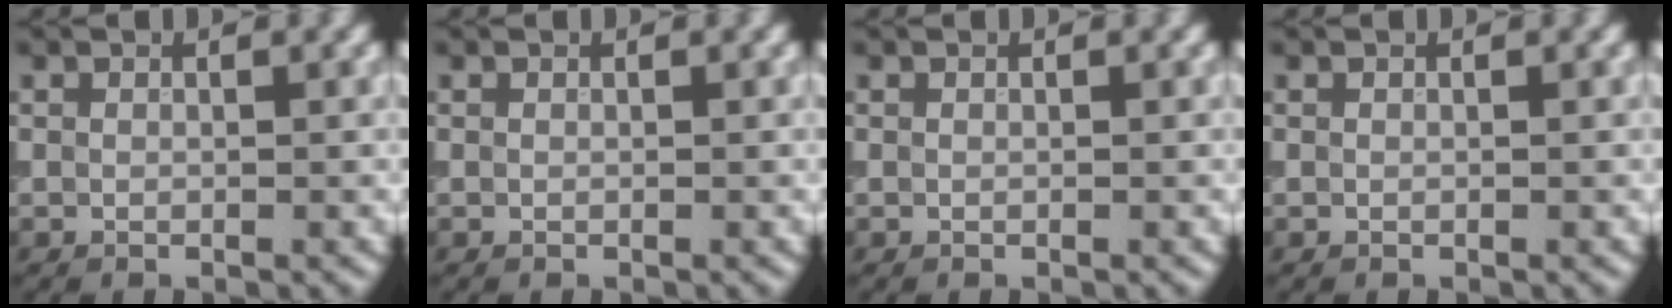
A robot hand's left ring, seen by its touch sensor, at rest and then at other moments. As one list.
[{"total": 0.0}, {"total": 0.0}, {"total": 0.0}]